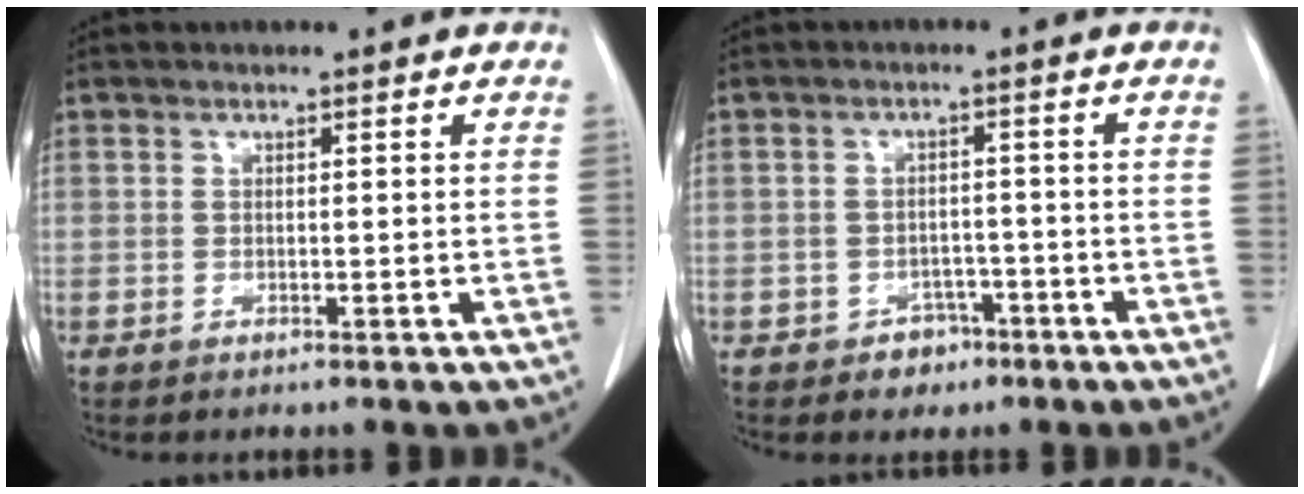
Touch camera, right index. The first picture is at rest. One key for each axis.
{"total": 3.5, "fx": -2.0, "fy": 2.7, "fz": 0.7, "tx": -0.002, "ty": 0.013, "tz": -0.024}